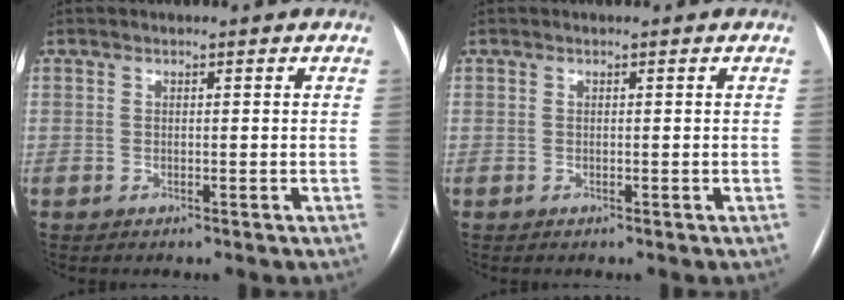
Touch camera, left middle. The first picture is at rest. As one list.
[{"total": 0.0}]